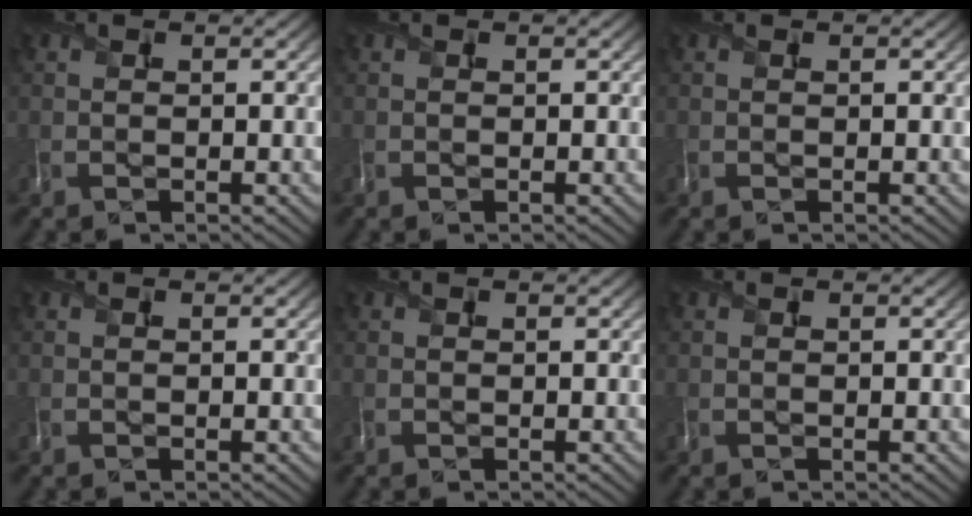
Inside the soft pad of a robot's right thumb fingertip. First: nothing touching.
{"total": 0.0}
{"total": 0.0}
{"total": 0.0}
{"total": 0.0}
{"total": 0.0}